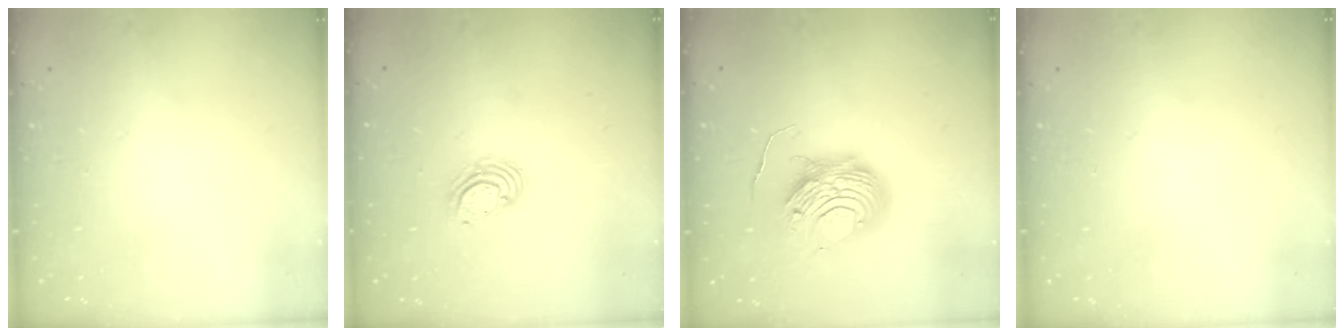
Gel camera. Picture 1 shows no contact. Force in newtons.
{"total": 4.0, "press": 3.9, "slide": 0.2}
{"total": 10.1, "press": 10.0, "slide": 1.0}
{"total": 0.0}